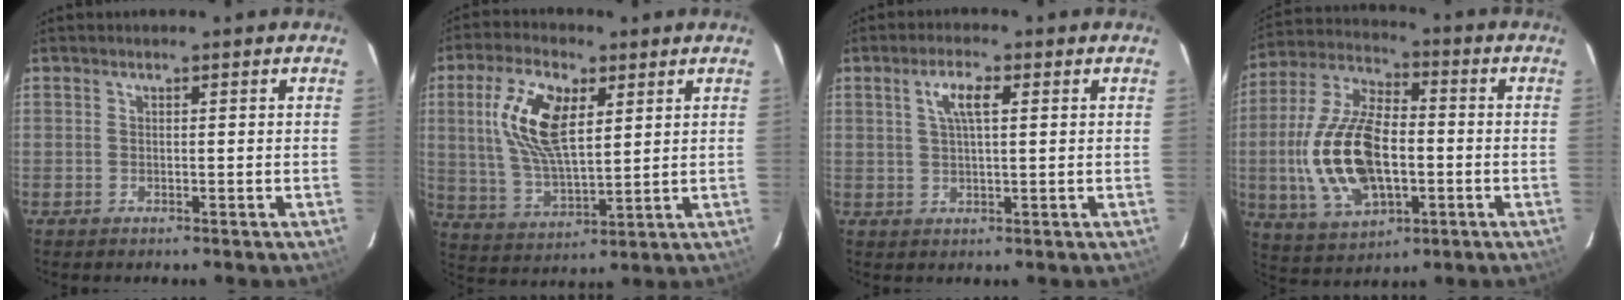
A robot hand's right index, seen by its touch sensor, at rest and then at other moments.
{"total": 13.6, "force": [4.3, 6.0, 11.4], "torque": [-0.227, 0.010, 0.090]}
{"total": 4.5, "force": [1.6, 1.2, 4.0], "torque": [-0.078, 0.008, 0.030]}
{"total": 18.4, "force": [-2.6, 9.7, 15.4], "torque": [-0.327, 0.006, -0.038]}